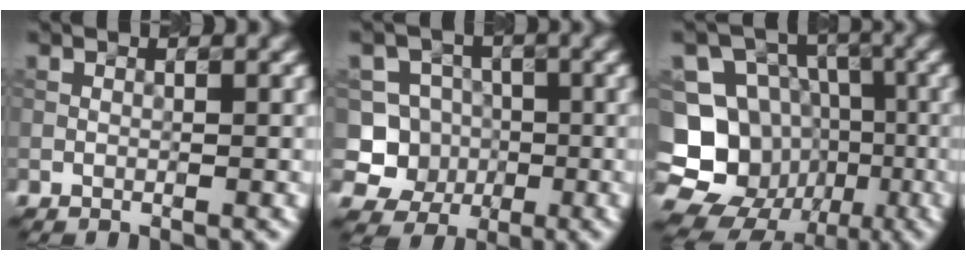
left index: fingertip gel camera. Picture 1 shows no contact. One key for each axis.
{"total": 5.2, "fx": -1.1, "fy": 4.9, "fz": 1.3, "tx": -0.006, "ty": 0.007, "tz": -0.042}
{"total": 17.5, "fx": -5.1, "fy": 16.1, "fz": 4.6, "tx": -0.133, "ty": -0.006, "tz": -0.084}